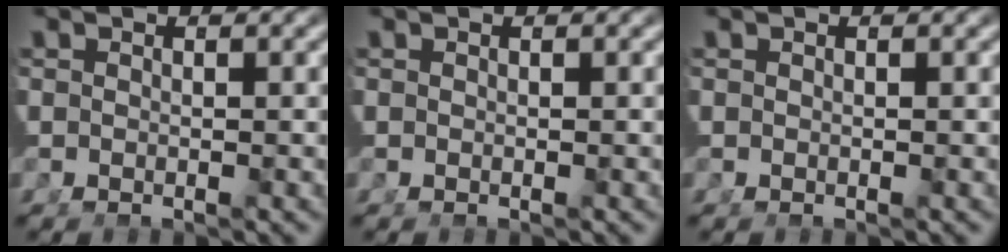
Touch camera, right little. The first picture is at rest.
{"total": 0.0}
{"total": 0.0}